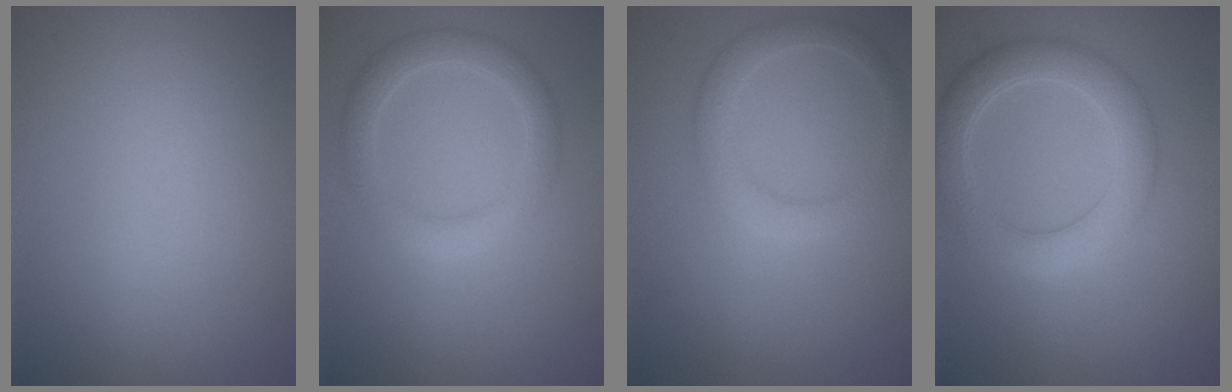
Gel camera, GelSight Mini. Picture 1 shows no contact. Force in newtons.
{"total": 3.1, "press": 3.1, "slide": 0.0}
{"total": 2.5, "press": 2.5, "slide": 0.0}
{"total": 5.1, "press": 5.0, "slide": 0.3}